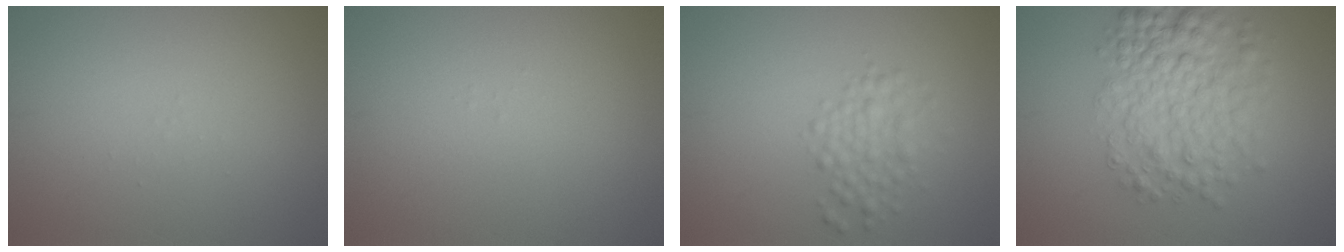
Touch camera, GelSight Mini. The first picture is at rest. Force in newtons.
{"total": 0.0}
{"total": 3.2, "press": 3.2, "slide": 0.0}
{"total": 6.3, "press": 6.3, "slide": 0.1}